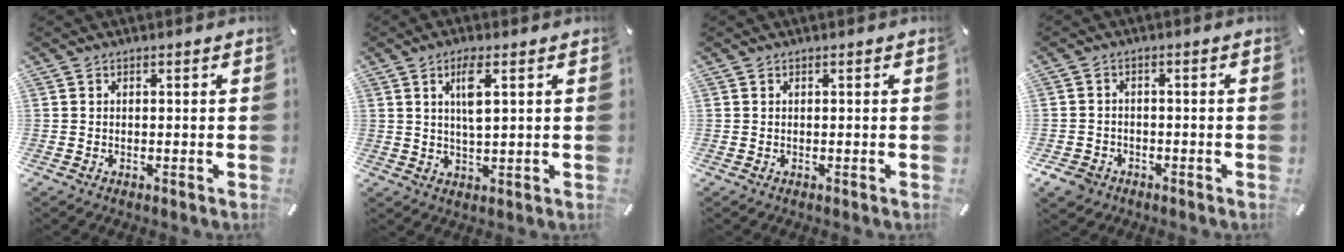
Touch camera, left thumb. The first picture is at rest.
{"total": 5.9, "force": [2.3, 1.5, 5.3], "torque": [-0.110, -0.002, 0.033]}
{"total": 0.0}
{"total": 4.0, "force": [-2.6, 2.8, 1.1], "torque": [-0.036, 0.008, -0.055]}